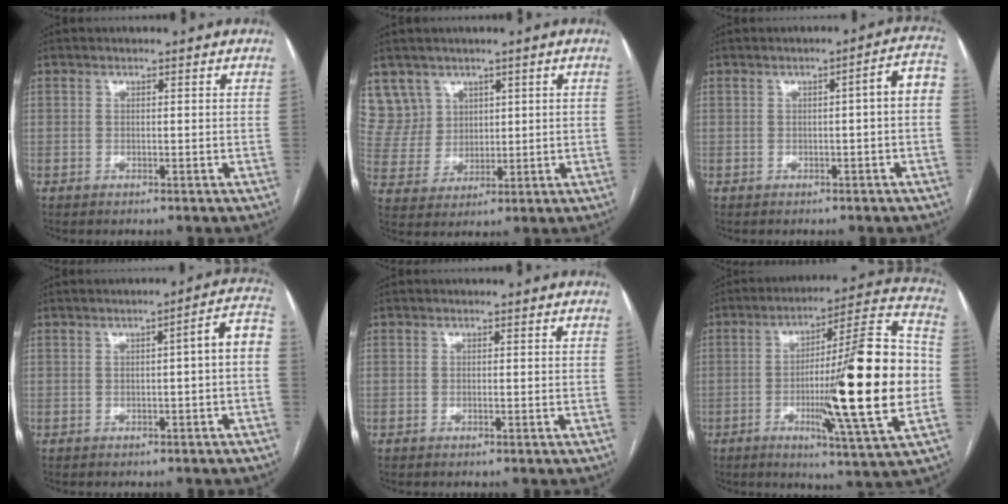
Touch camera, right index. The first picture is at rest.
{"total": 7.2, "force": [4.6, 5.5, -0.2], "torque": [0.003, 0.017, 0.106]}
{"total": 4.3, "force": [-0.3, 0.4, 4.3], "torque": [-0.046, 0.015, -0.007]}
{"total": 5.0, "force": [-0.6, 0.3, 5.0], "torque": [-0.056, 0.019, -0.009]}
{"total": 0.0}
{"total": 22.3, "force": [-3.1, 0.3, 22.1], "torque": [-0.313, 0.001, -0.054]}